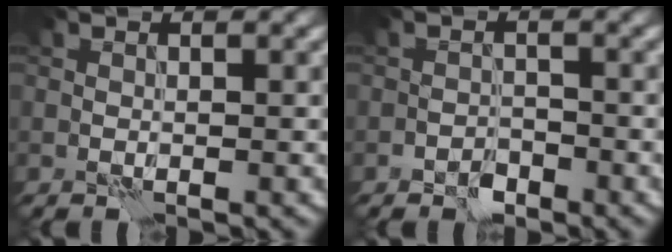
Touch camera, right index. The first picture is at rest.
{"total": 1.2, "force": [-1.0, 0.6, 0.3], "torque": [0.001, 0.006, -0.021]}